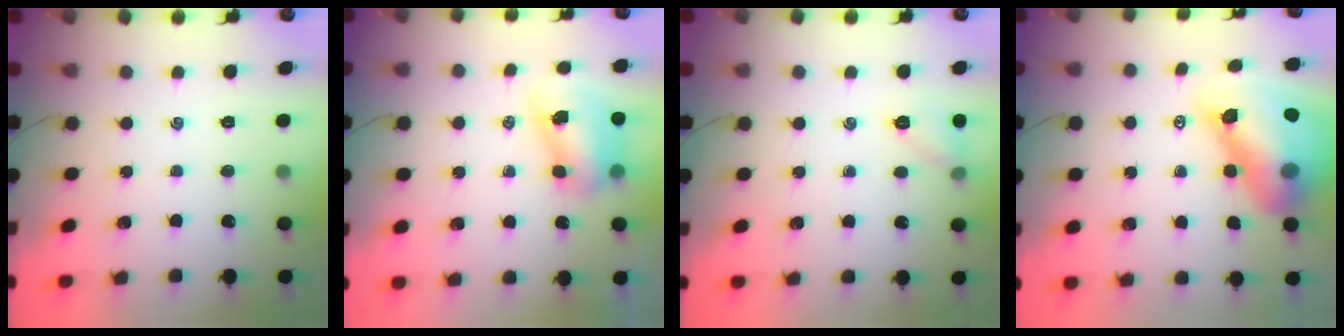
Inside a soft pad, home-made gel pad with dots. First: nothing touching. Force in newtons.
{"total": 9.0, "press": 8.9, "slide": 1.7}
{"total": 6.9, "press": 6.8, "slide": 1.1}
{"total": 17.7, "press": 16.9, "slide": 5.0}